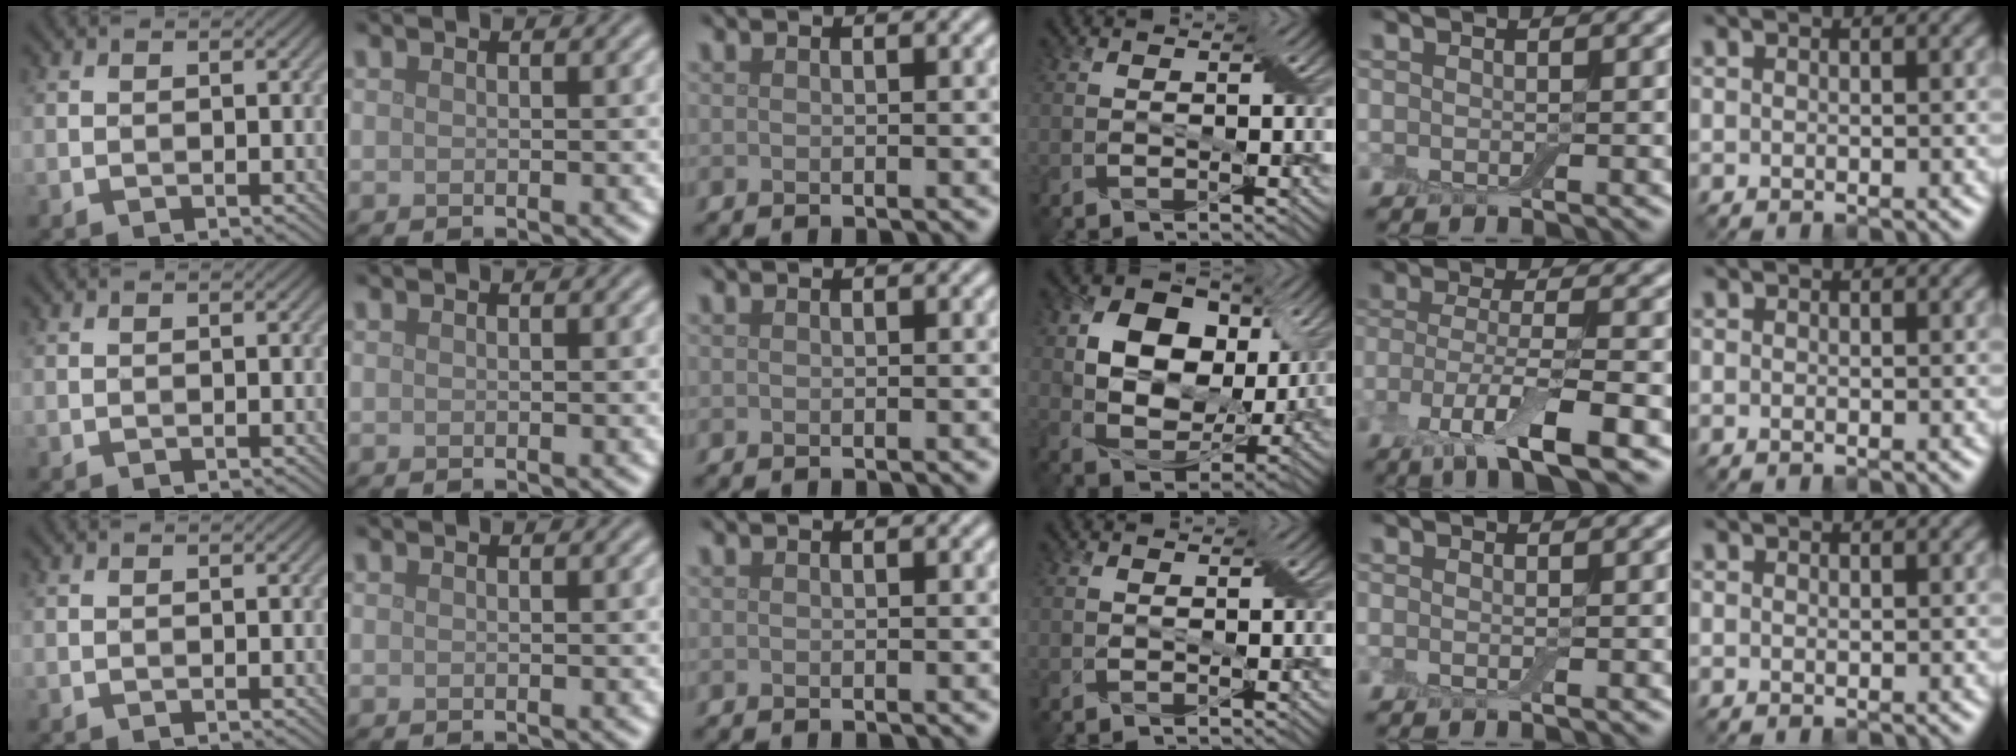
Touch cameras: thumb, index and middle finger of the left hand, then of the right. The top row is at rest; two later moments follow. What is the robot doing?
{"motion": "wipe", "object": "dish"}